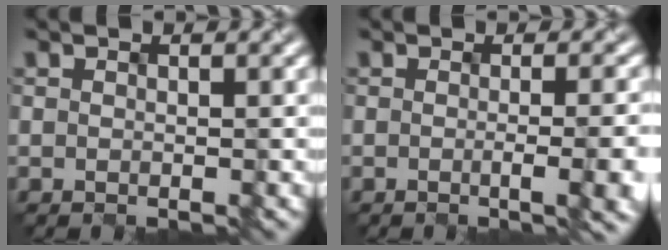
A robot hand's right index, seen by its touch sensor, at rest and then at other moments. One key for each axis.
{"total": 6.2, "fx": -1.0, "fy": 2.5, "fz": 5.5, "tx": -0.037, "ty": 0.004, "tz": -0.009}